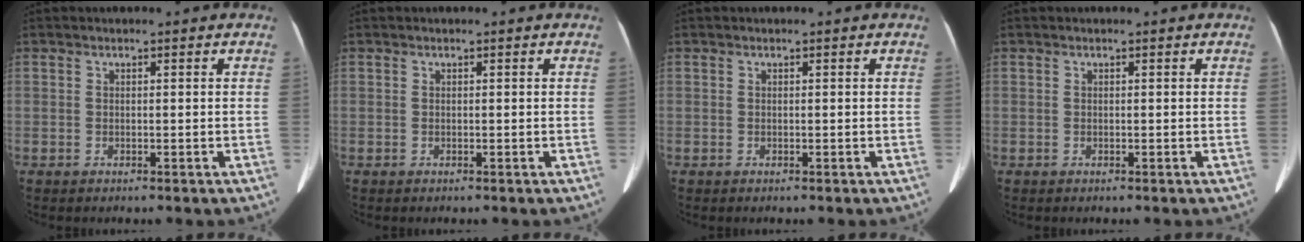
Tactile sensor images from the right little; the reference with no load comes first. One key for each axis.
{"total": 0.0}
{"total": 0.0}
{"total": 0.0}